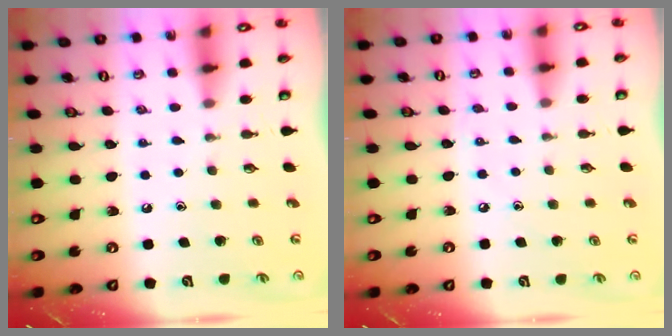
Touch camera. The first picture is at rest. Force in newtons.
{"total": 3.2, "press": 3.2, "slide": 0.6}